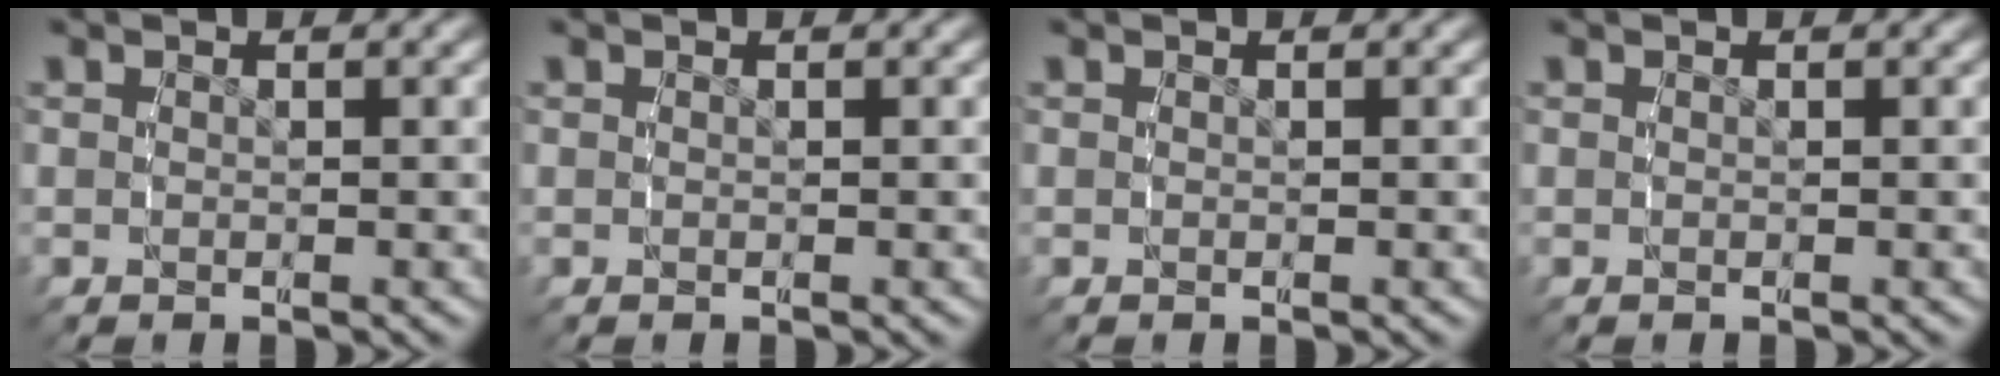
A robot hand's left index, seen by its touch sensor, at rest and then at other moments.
{"total": 0.0}
{"total": 0.0}
{"total": 0.0}